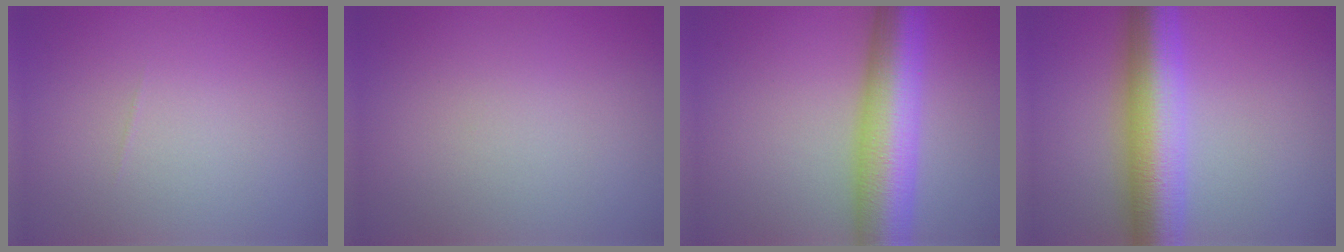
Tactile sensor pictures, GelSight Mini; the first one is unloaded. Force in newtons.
{"total": 0.0}
{"total": 10.1, "press": 10.1, "slide": 0.3}
{"total": 9.0, "press": 9.0, "slide": 0.4}